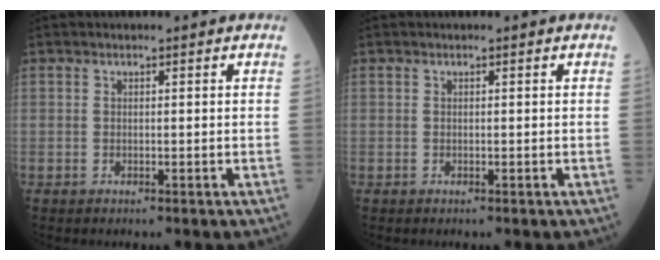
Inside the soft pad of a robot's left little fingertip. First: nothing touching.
{"total": 0.0}